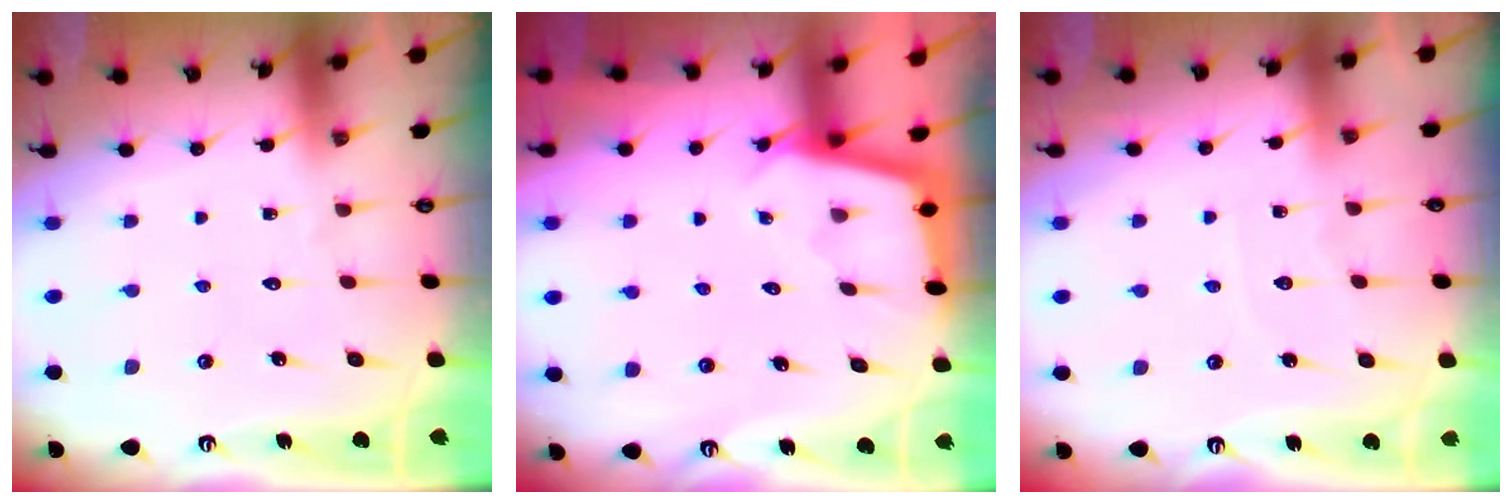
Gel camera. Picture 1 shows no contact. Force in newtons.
{"total": 2.3, "press": 2.3, "slide": 0.1}
{"total": 4.0, "press": 4.0, "slide": 0.6}